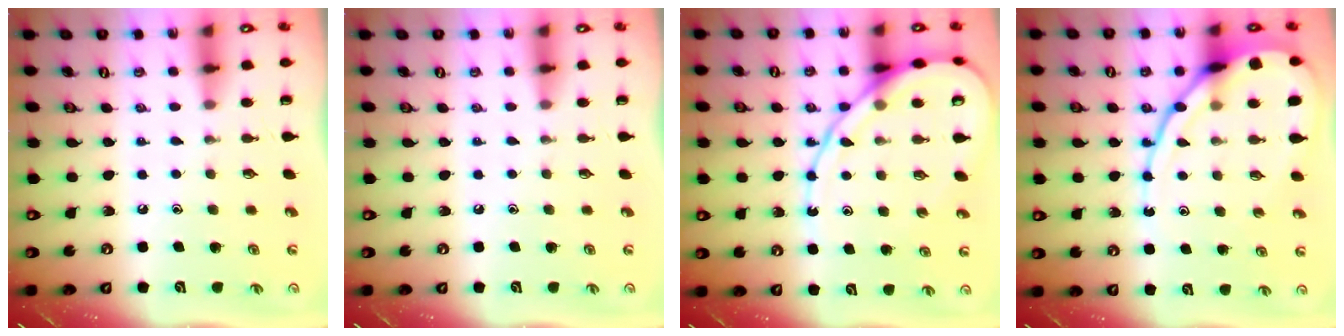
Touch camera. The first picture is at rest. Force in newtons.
{"total": 0.0}
{"total": 14.7, "press": 14.6, "slide": 1.5}
{"total": 13.5, "press": 13.4, "slide": 1.2}